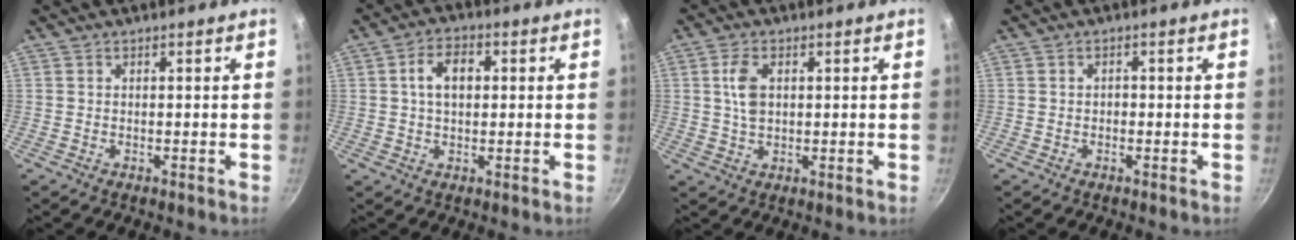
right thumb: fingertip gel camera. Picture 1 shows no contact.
{"total": 6.5, "force": [1.1, 4.1, 4.9], "torque": [-0.077, 0.012, 0.014]}
{"total": 5.1, "force": [1.2, 3.0, 4.0], "torque": [-0.080, -0.002, 0.022]}
{"total": 1.0, "force": [-0.3, 0.8, 0.5], "torque": [0.000, 0.004, -0.008]}